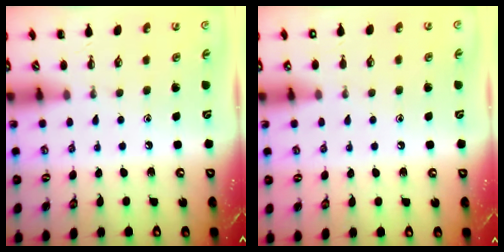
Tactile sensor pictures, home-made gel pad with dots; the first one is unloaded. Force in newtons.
{"total": 1.1, "press": 1.1, "slide": 0.2}